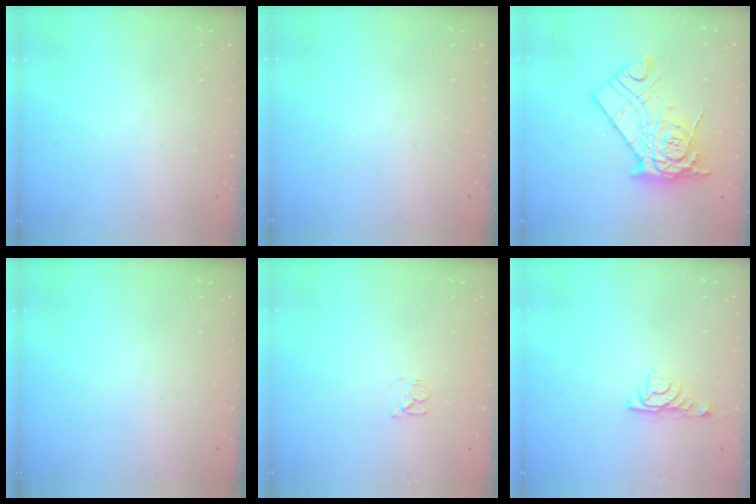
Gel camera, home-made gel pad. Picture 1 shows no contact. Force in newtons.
{"total": 0.0}
{"total": 15.7, "press": 15.6, "slide": 1.7}
{"total": 0.0}
{"total": 5.0, "press": 5.0, "slide": 0.5}
{"total": 3.6, "press": 3.6, "slide": 0.6}